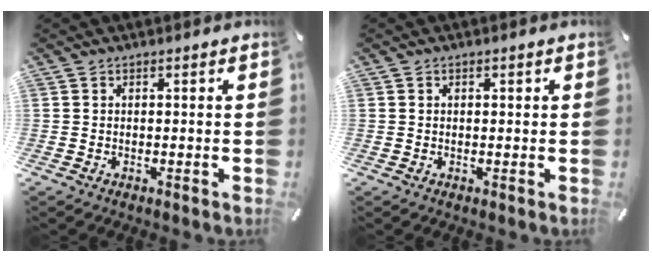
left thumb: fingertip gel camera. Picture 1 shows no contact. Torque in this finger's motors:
{"motor_torque": [-0.22, -0.01, -0.19, -0.10, -0.11]}